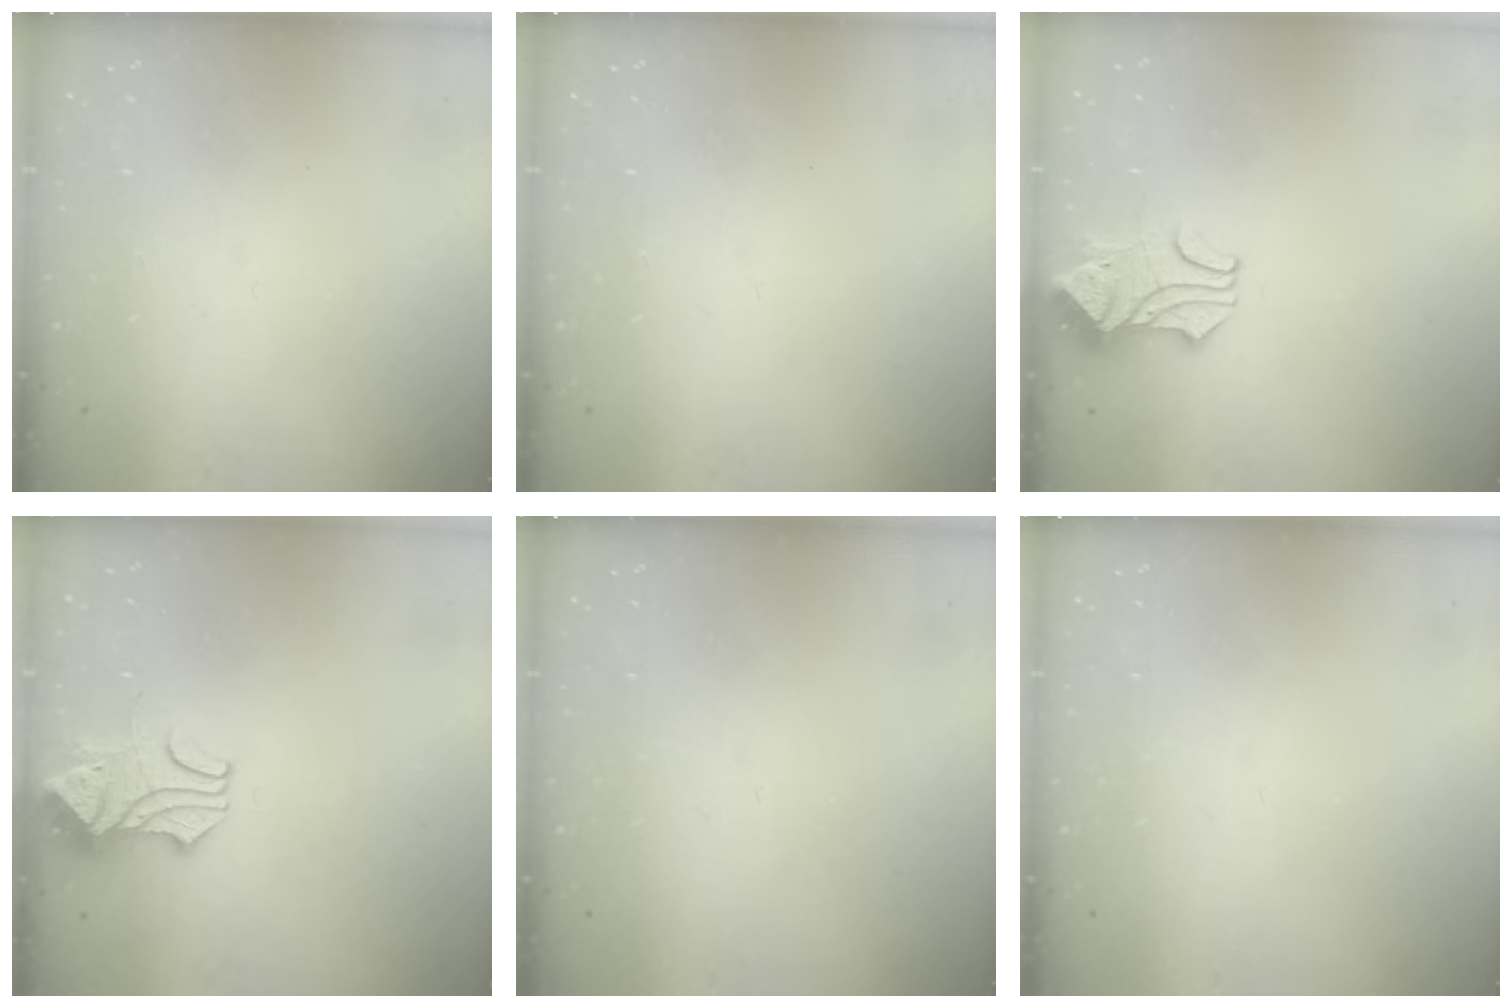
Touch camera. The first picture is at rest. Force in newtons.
{"total": 0.0}
{"total": 1.6, "press": 1.2, "slide": 1.0}
{"total": 2.1, "press": 1.9, "slide": 0.9}
{"total": 0.0}
{"total": 0.0}